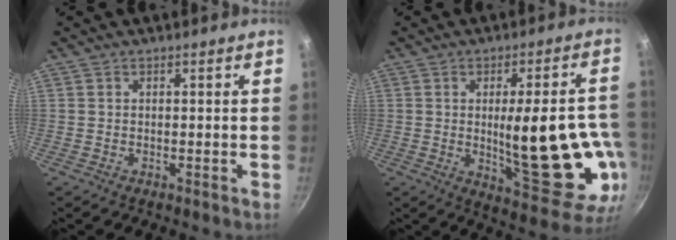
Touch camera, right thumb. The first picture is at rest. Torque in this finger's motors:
{"motor_torque": [2.27, 2.74, 1.86, -0.12, 0.41]}